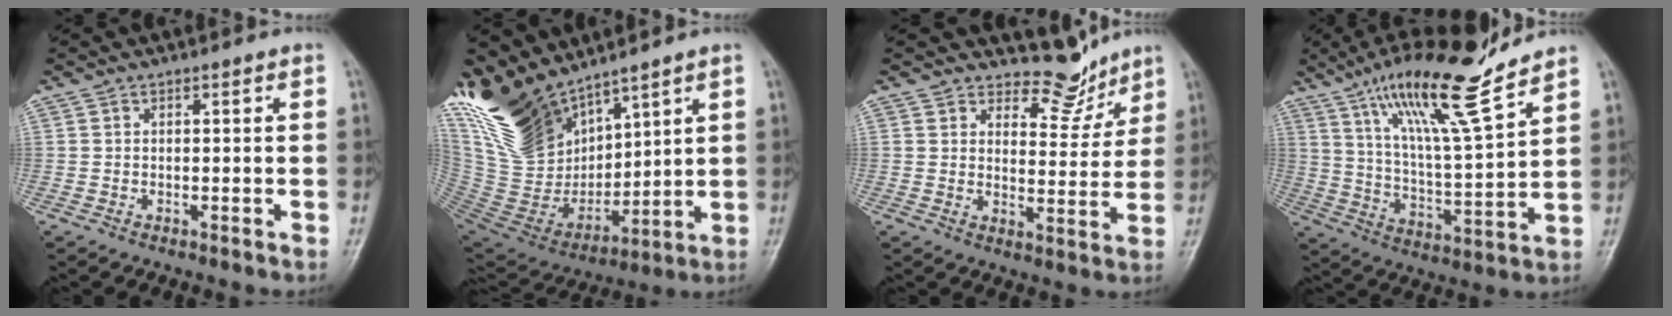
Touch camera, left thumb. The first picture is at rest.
{"total": 20.0, "force": [14.8, 8.9, 10.1], "torque": [-0.165, -0.071, 0.305]}
{"total": 6.7, "force": [6.0, 2.9, 0.4], "torque": [0.027, -0.058, 0.092]}
{"total": 18.0, "force": [12.9, 2.4, 12.4], "torque": [-0.199, -0.067, 0.227]}